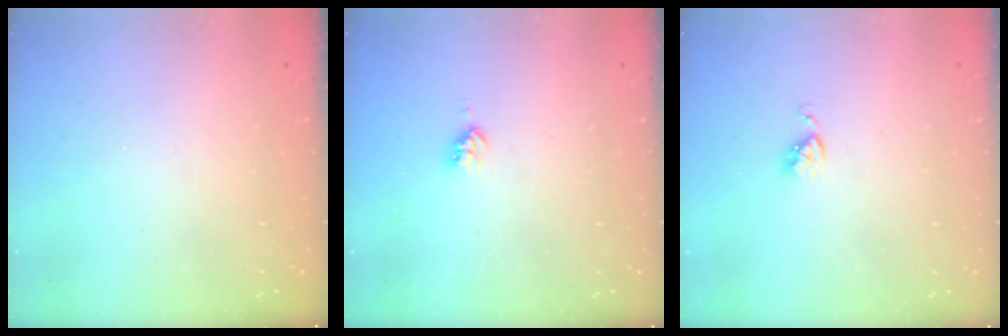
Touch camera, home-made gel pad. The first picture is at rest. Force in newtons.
{"total": 2.8, "press": 2.8, "slide": 0.3}
{"total": 3.9, "press": 3.9, "slide": 0.4}